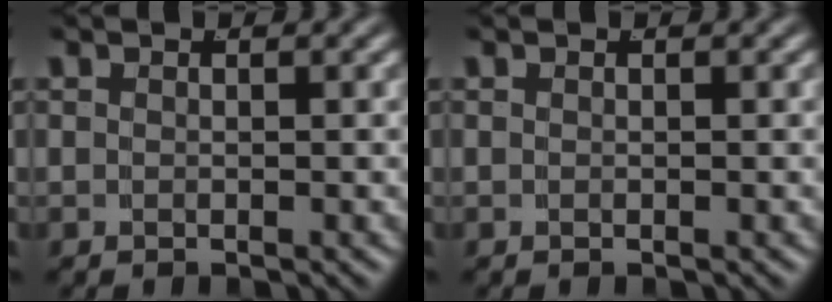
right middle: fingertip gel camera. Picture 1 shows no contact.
{"total": 0.0}